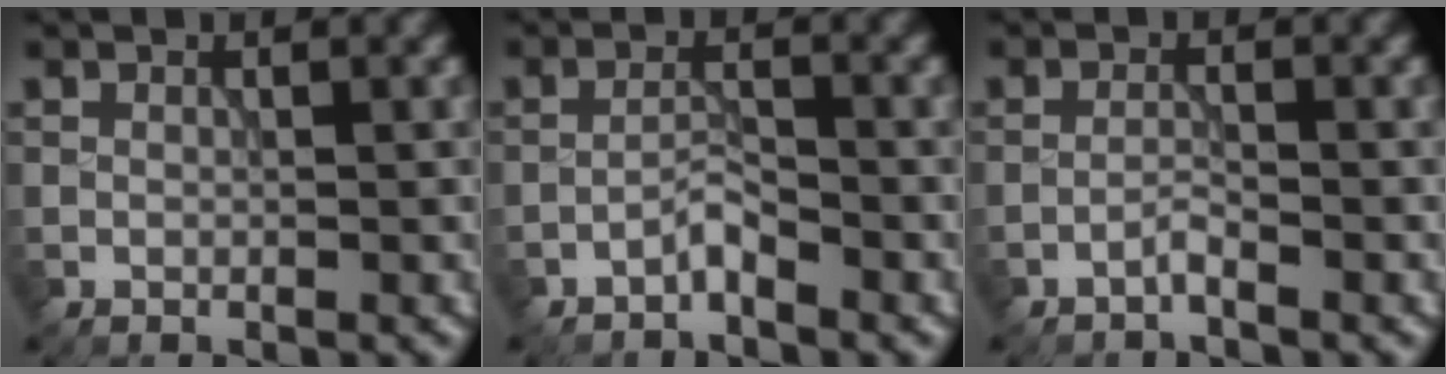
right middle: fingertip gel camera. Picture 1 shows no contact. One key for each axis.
{"total": 1.5, "fx": -1.3, "fy": 0.1, "fz": 0.8, "tx": -0.013, "ty": 0.008, "tz": -0.028}
{"total": 1.0, "fx": -0.8, "fy": 0.0, "fz": 0.6, "tx": -0.010, "ty": 0.006, "tz": -0.021}